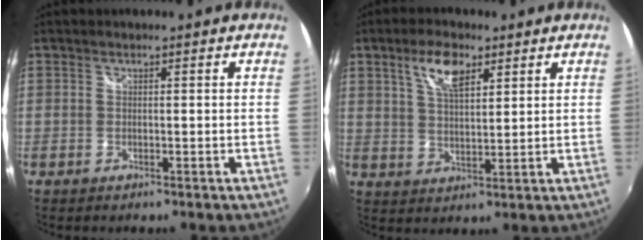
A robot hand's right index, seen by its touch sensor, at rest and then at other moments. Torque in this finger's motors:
{"motor_torque": [0.32, 0.19, 0.36, 0.08]}